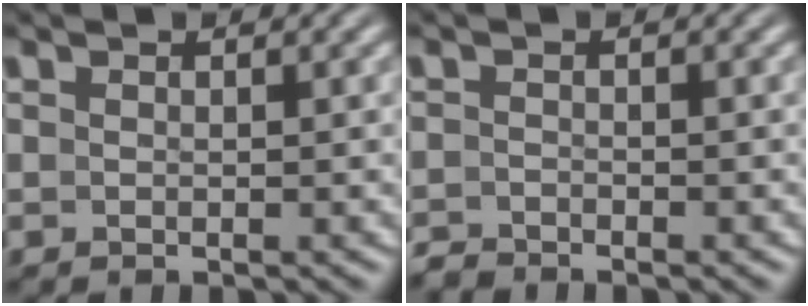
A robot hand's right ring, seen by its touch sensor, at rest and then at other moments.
{"total": 1.7, "force": [-1.7, 0.3, -0.1], "torque": [0.000, -0.010, -0.030]}